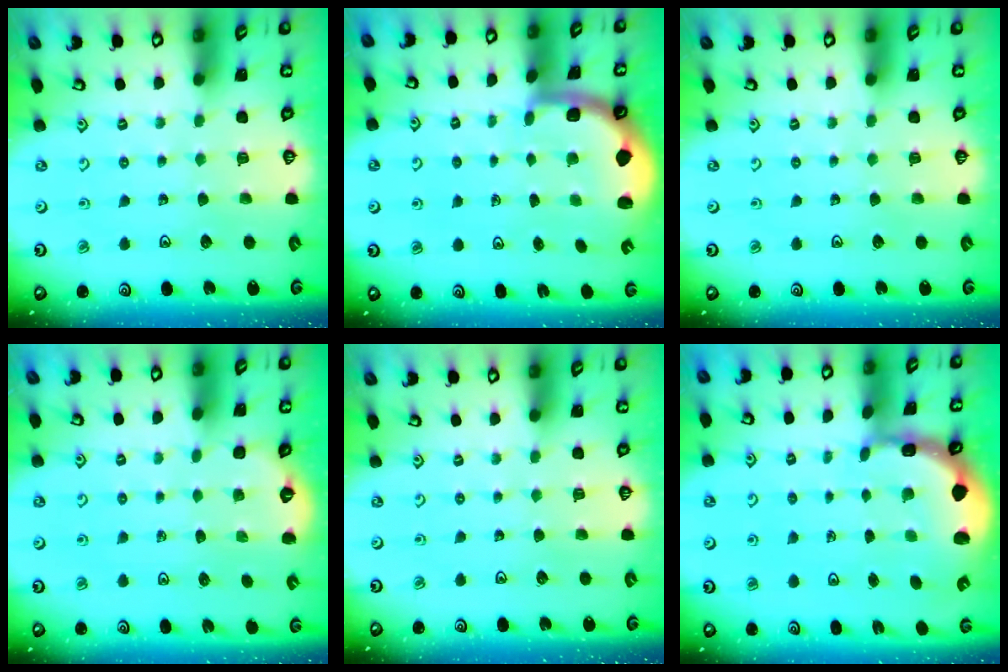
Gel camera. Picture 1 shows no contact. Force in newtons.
{"total": 1.7, "press": 1.7, "slide": 0.3}
{"total": 0.0}
{"total": 1.4, "press": 0.8, "slide": 1.2}
{"total": 0.0}
{"total": 2.5, "press": 2.4, "slide": 0.9}